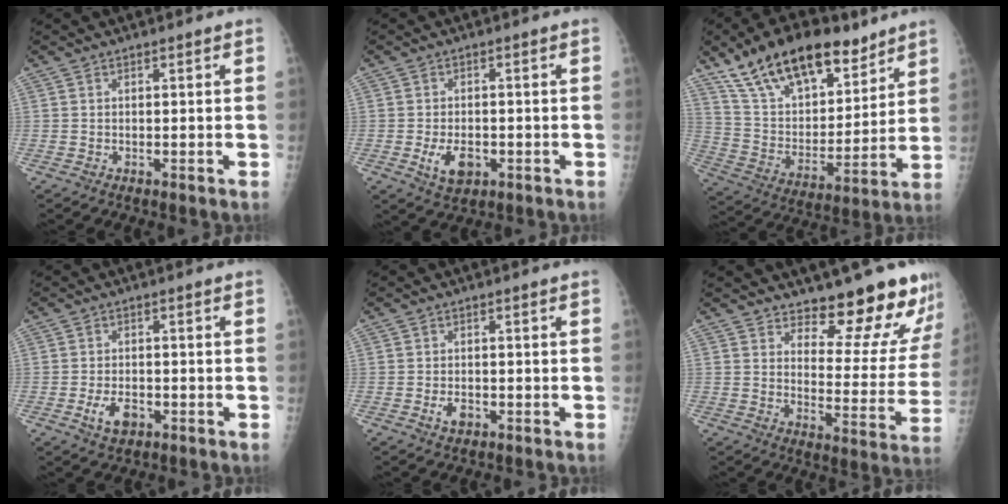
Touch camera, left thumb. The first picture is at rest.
{"total": 5.4, "force": [-1.7, 3.4, 3.9], "torque": [-0.059, -0.002, -0.021]}
{"total": 23.1, "force": [15.8, 10.8, 13.1], "torque": [-0.189, -0.045, 0.279]}
{"total": 4.5, "force": [-1.8, 2.8, 3.1], "torque": [-0.050, 0.004, -0.028]}
{"total": 2.4, "force": [-1.0, 1.5, 1.6], "torque": [-0.025, 0.002, -0.014]}
{"total": 15.5, "force": [13.7, 4.3, 5.8], "torque": [-0.024, -0.123, 0.174]}